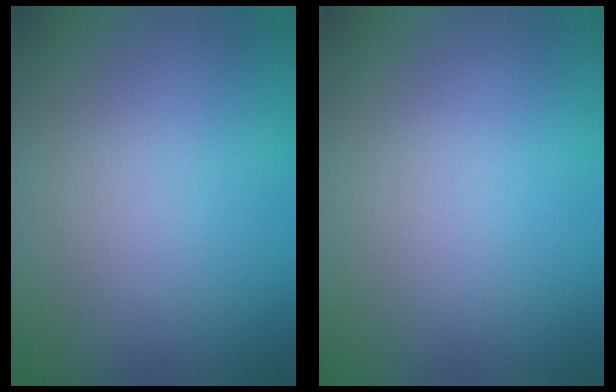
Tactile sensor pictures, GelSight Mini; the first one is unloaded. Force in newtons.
{"total": 0.0}